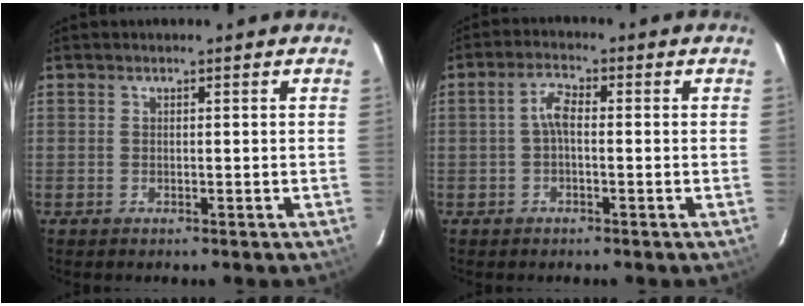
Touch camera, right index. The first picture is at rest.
{"total": 3.2, "force": [-0.4, 1.3, 2.9], "torque": [-0.060, 0.012, -0.009]}